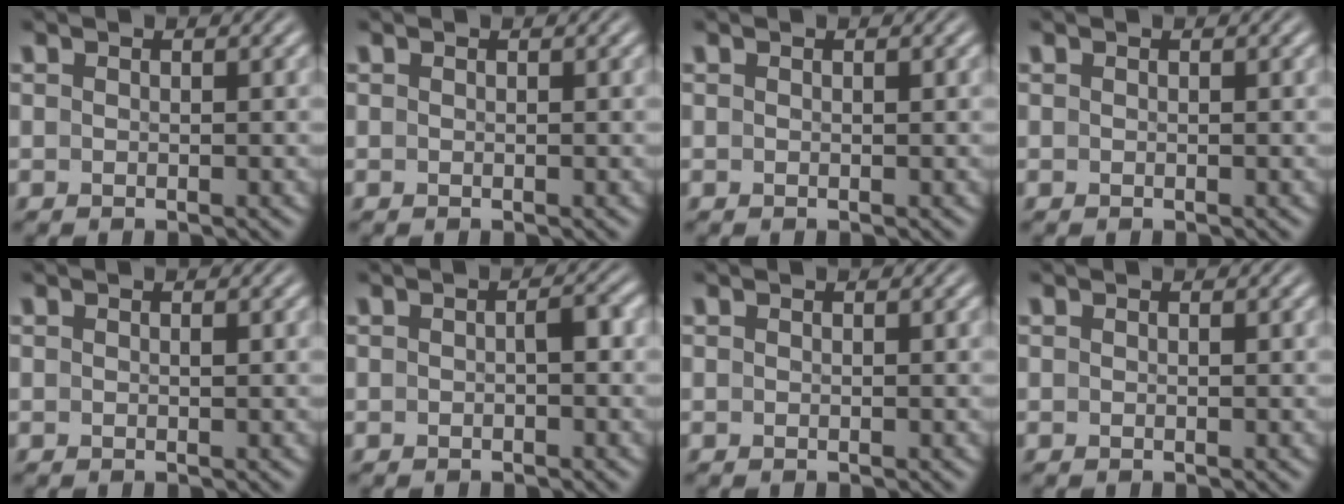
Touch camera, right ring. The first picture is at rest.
{"total": 0.0}
{"total": 0.0}
{"total": 0.0}
{"total": 0.0}
{"total": 1.1, "force": [-0.4, 0.2, 1.0], "torque": [-0.014, -0.001, -0.004]}
{"total": 0.0}
{"total": 0.0}